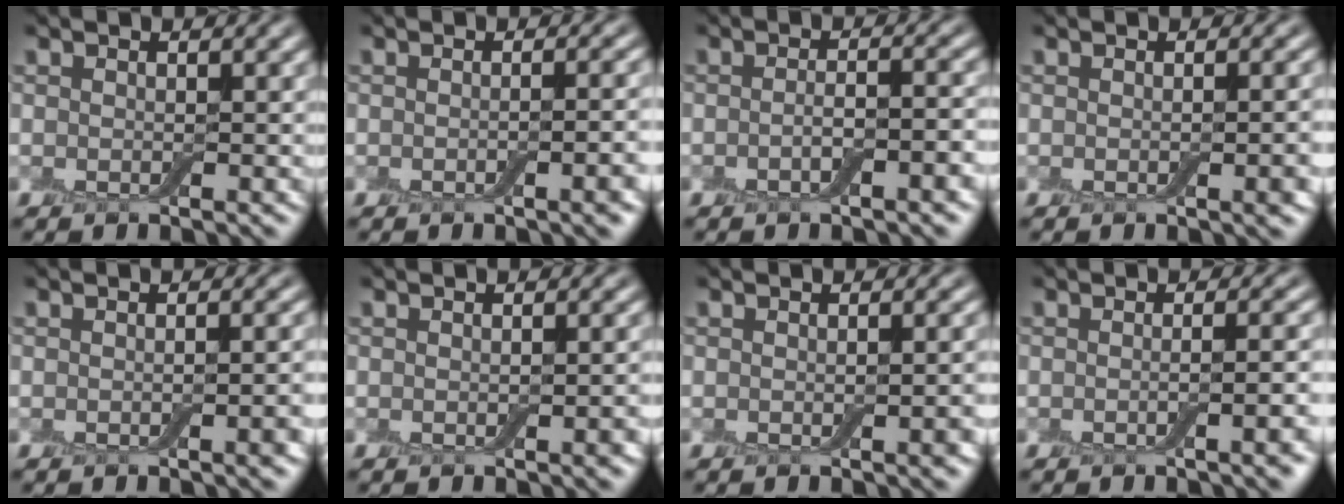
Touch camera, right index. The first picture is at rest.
{"total": 4.1, "force": [-1.0, 1.5, 3.7], "torque": [-0.026, 0.004, -0.011]}
{"total": 3.2, "force": [-1.0, 1.0, 2.9], "torque": [-0.036, 0.007, -0.018]}
{"total": 3.2, "force": [-0.4, 0.9, 3.0], "torque": [-0.028, 0.002, -0.004]}
{"total": 2.8, "force": [-0.6, 0.8, 2.6], "torque": [-0.025, 0.002, -0.006]}
{"total": 1.8, "force": [-0.3, 0.3, 1.7], "torque": [-0.020, -0.001, -0.002]}
{"total": 2.5, "force": [-0.3, 0.6, 2.4], "torque": [-0.025, 0.002, -0.002]}
{"total": 5.1, "force": [-0.9, 1.9, 4.6], "torque": [-0.030, 0.010, -0.016]}